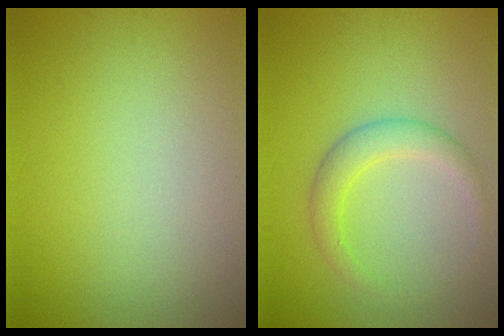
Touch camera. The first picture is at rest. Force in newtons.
{"total": 2.7, "press": 2.7, "slide": 0.1}